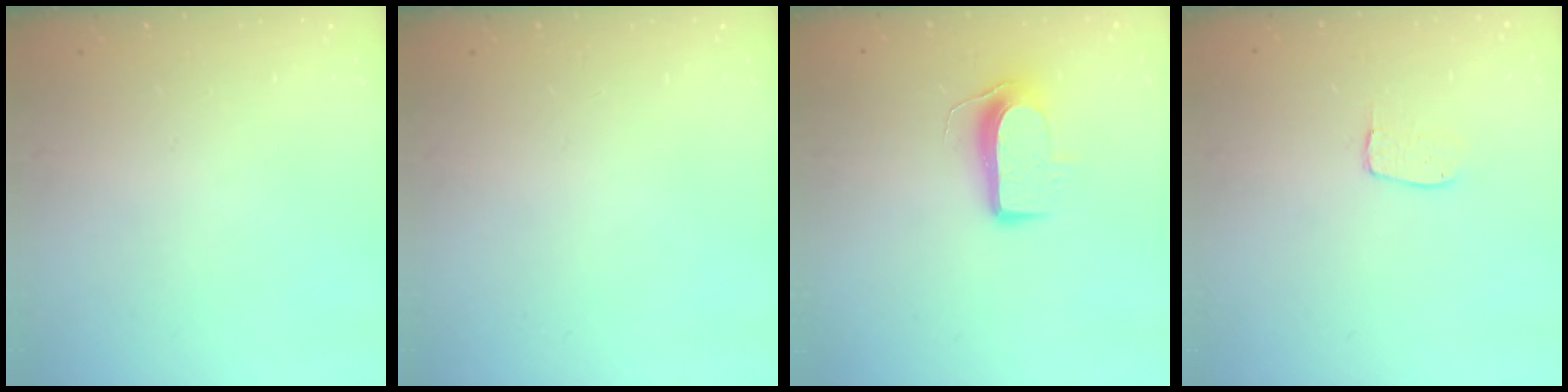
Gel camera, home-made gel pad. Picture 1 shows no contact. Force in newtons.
{"total": 0.0}
{"total": 9.2, "press": 9.1, "slide": 0.9}
{"total": 4.2, "press": 4.2, "slide": 0.2}